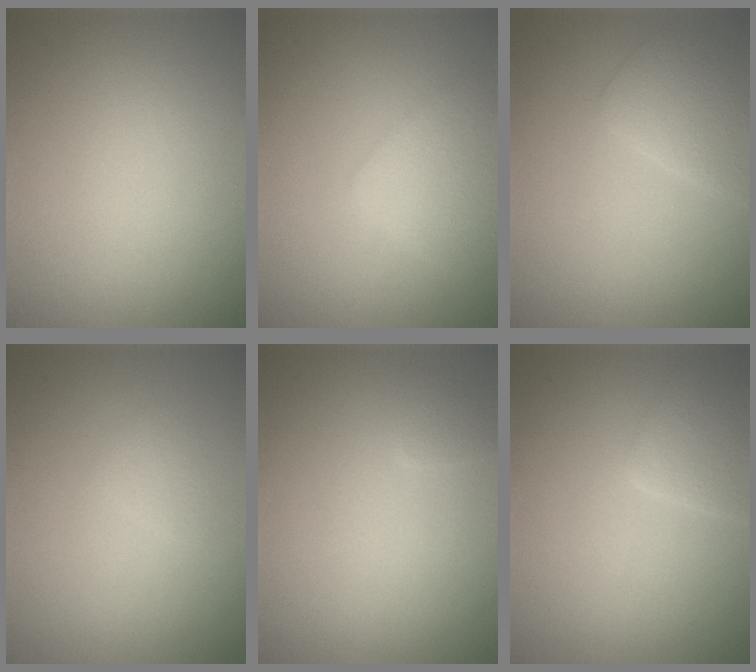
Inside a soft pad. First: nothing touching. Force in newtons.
{"total": 2.7, "press": 2.7, "slide": 0.2}
{"total": 2.5, "press": 2.5, "slide": 0.2}
{"total": 0.8, "press": 0.8, "slide": 0.1}
{"total": 0.9, "press": 0.9, "slide": 0.1}
{"total": 2.5, "press": 2.5, "slide": 0.1}